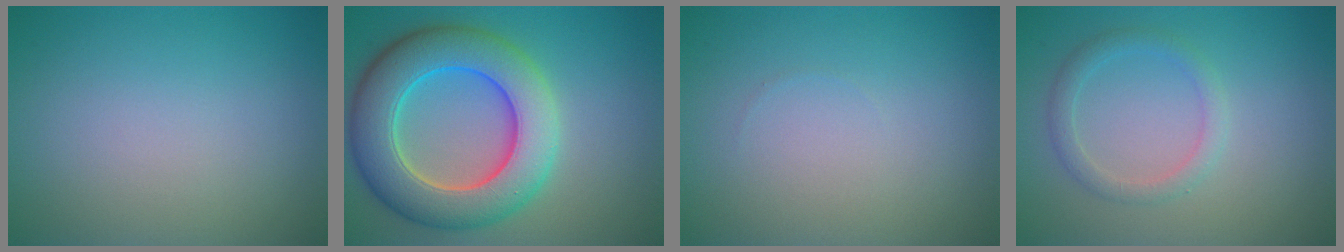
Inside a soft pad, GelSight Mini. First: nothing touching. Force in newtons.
{"total": 9.7, "press": 9.7, "slide": 0.2}
{"total": 0.0}
{"total": 1.9, "press": 1.9, "slide": 0.0}